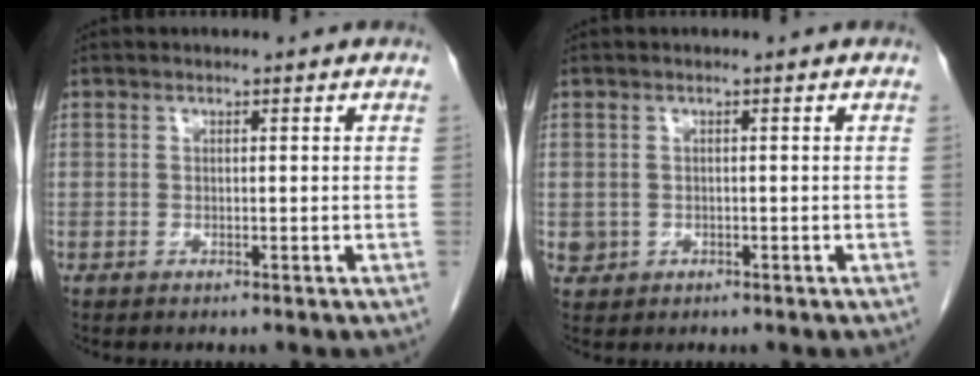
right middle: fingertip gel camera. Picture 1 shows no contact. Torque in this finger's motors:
{"motor_torque": [0.28, 0.02, 0.03, 0.00]}